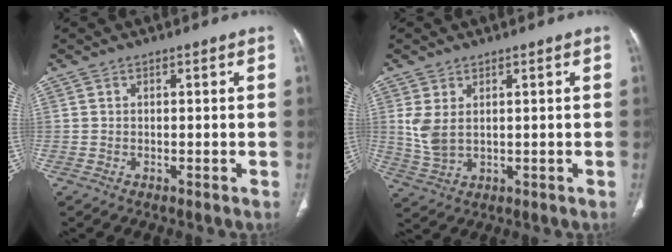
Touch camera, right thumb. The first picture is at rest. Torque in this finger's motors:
{"motor_torque": [-1.23, 1.52, 0.62, 0.87, 0.24]}